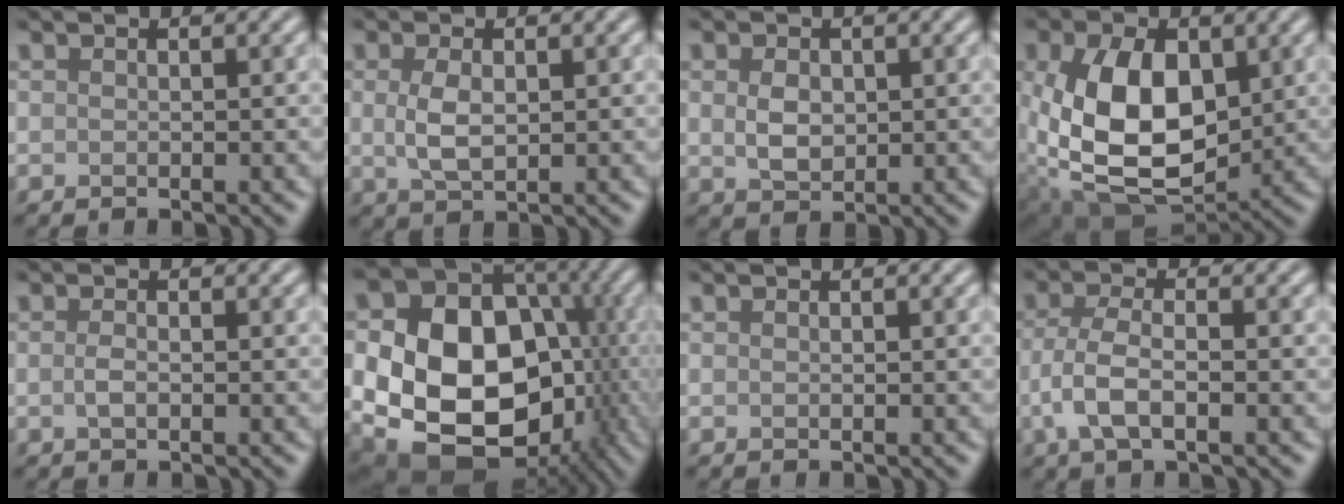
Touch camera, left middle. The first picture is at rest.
{"total": 2.9, "force": [0.3, 1.5, 2.4], "torque": [-0.060, -0.002, 0.008]}
{"total": 2.5, "force": [0.3, 1.8, 1.7], "torque": [-0.038, -0.001, 0.009]}
{"total": 12.0, "force": [0.7, 7.6, 9.2], "torque": [-0.200, -0.011, 0.022]}
{"total": 1.1, "force": [-0.2, 0.5, 1.0], "torque": [-0.023, -0.001, -0.007]}
{"total": 18.7, "force": [-2.4, 14.4, 11.8], "torque": [-0.195, -0.029, -0.028]}
{"total": 0.0}
{"total": 3.9, "force": [-1.1, 1.7, 3.3], "torque": [-0.077, 0.000, -0.027]}